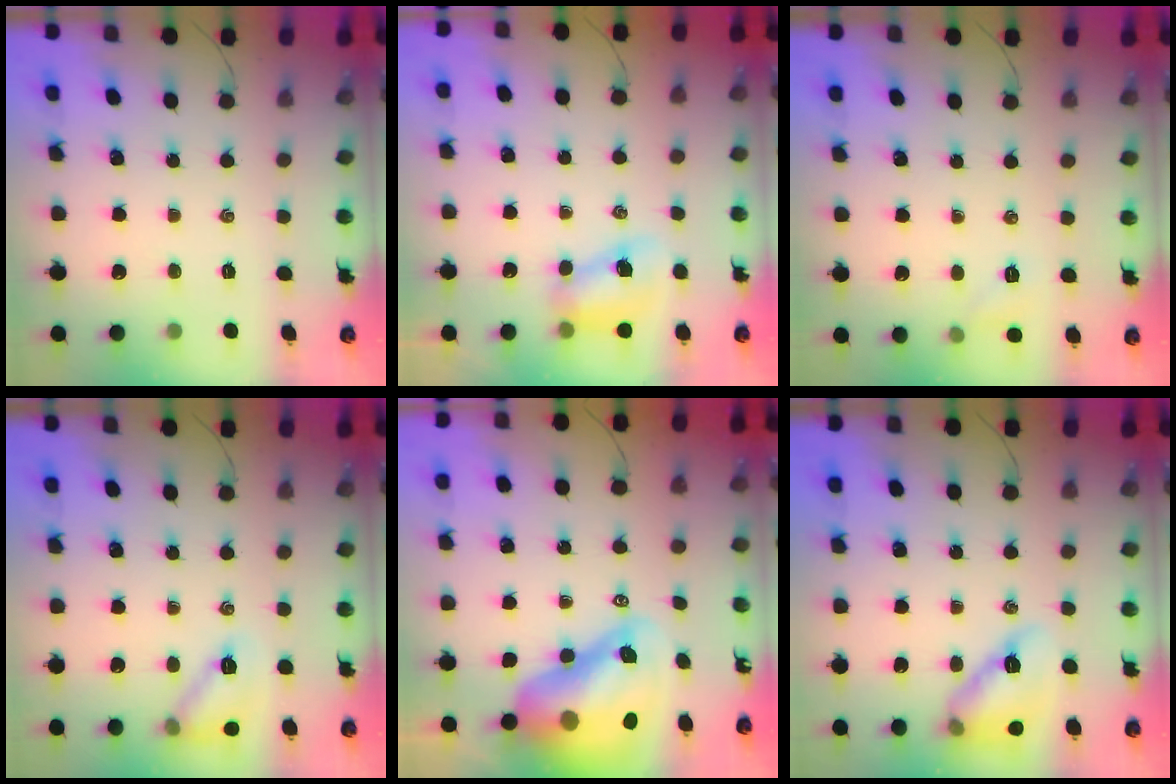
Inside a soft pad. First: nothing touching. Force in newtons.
{"total": 8.4, "press": 8.3, "slide": 1.2}
{"total": 4.6, "press": 4.3, "slide": 1.4}
{"total": 10.9, "press": 10.9, "slide": 0.6}
{"total": 17.0, "press": 16.3, "slide": 5.1}
{"total": 13.7, "press": 13.2, "slide": 3.5}